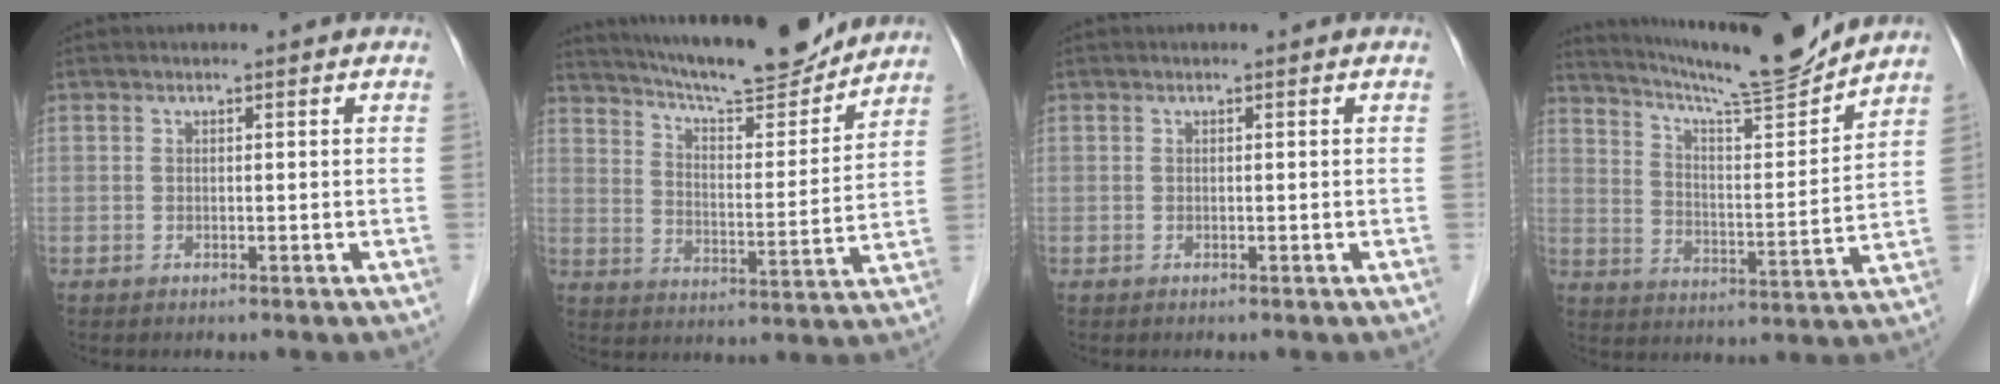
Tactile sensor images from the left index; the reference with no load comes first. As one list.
[{"total": 17.6, "force": [16.1, 1.9, 6.9], "torque": [-0.116, -0.007, 0.240]}, {"total": 0.0}, {"total": 15.1, "force": [14.2, -0.5, 5.2], "torque": [-0.096, -0.019, 0.220]}]